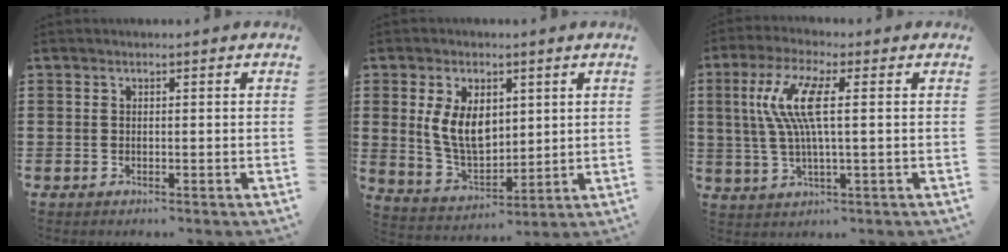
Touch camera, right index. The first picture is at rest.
{"total": 8.0, "force": [1.9, 5.0, 6.0], "torque": [-0.131, 0.006, 0.033]}
{"total": 8.4, "force": [1.3, 1.3, 8.2], "torque": [-0.185, -0.012, 0.010]}